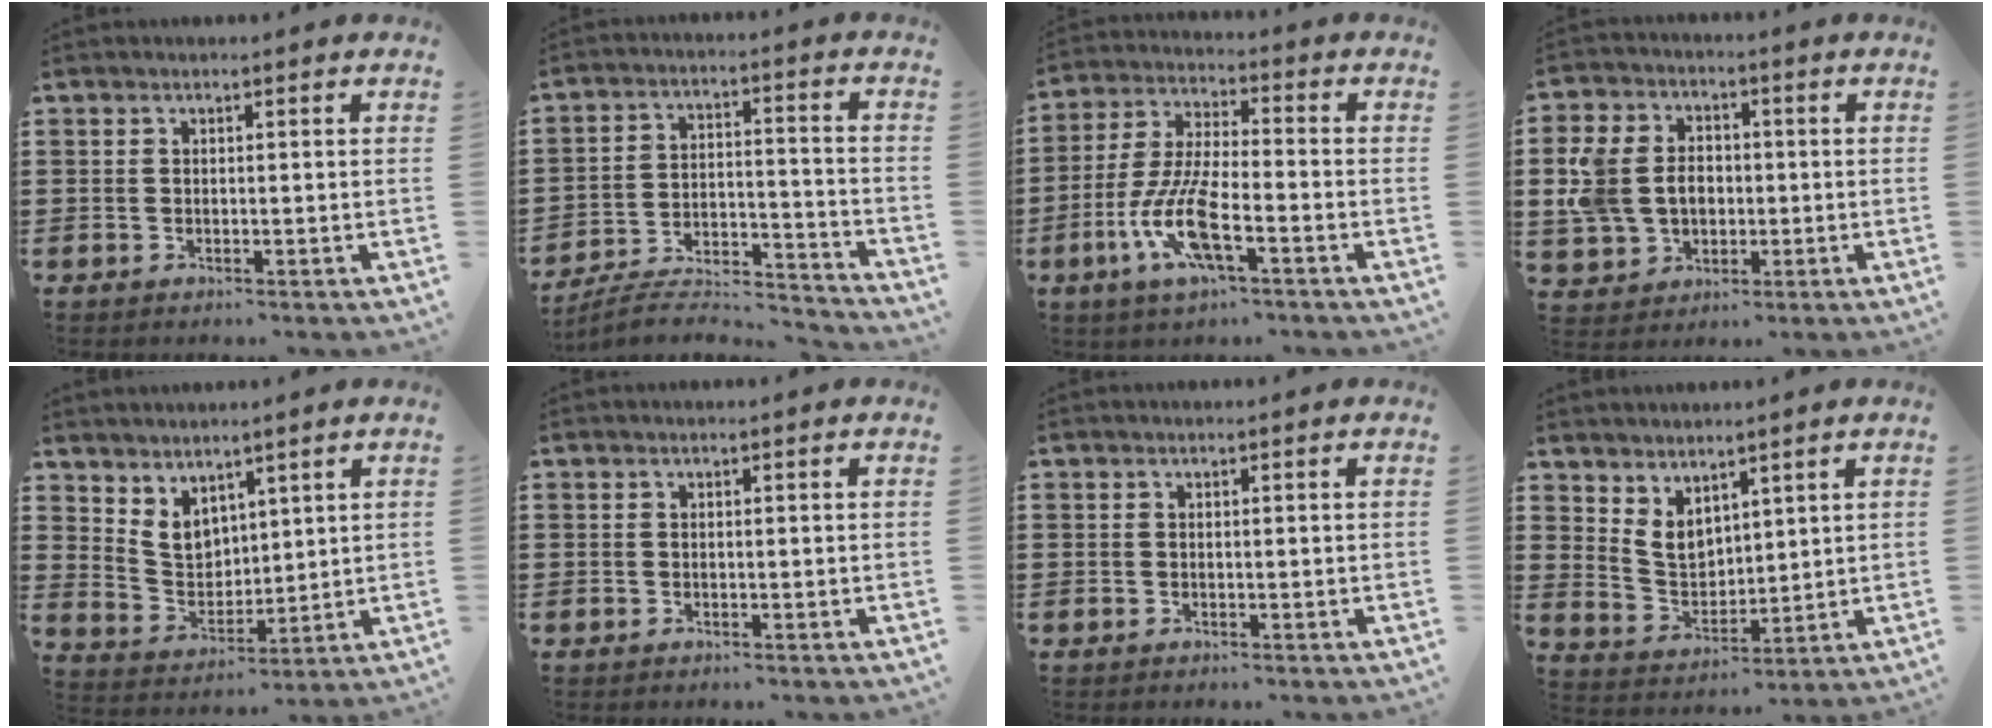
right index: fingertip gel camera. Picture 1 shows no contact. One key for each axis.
{"total": 6.0, "fx": -5.7, "fy": 0.7, "fz": 1.8, "tx": -0.034, "ty": -0.002, "tz": -0.113}
{"total": 10.3, "fx": -4.4, "fy": 2.7, "fz": 8.9, "tx": -0.204, "ty": -0.011, "tz": -0.086}
{"total": 8.0, "fx": 0.0, "fy": 6.8, "fz": 4.3, "tx": -0.130, "ty": 0.013, "tz": -0.003}
{"total": 5.1, "fx": 3.5, "fy": 3.4, "fz": 1.6, "tx": -0.050, "ty": -0.006, "tz": 0.067}
{"total": 0.0}
{"total": 0.0}
{"total": 4.9, "fx": 3.3, "fy": 3.1, "fz": 1.9, "tx": -0.052, "ty": -0.003, "tz": 0.064}